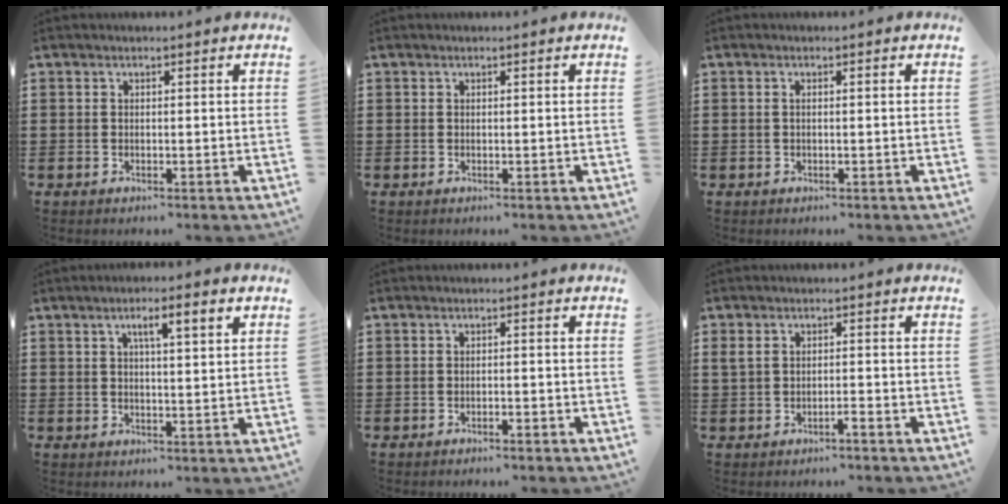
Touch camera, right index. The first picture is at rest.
{"total": 0.0}
{"total": 0.6, "force": [0.0, 0.1, 0.6], "torque": [-0.012, -0.002, 0.001]}
{"total": 3.9, "force": [1.5, 0.6, 3.6], "torque": [-0.066, -0.001, 0.019]}
{"total": 1.0, "force": [-0.9, 0.0, 0.4], "torque": [-0.011, -0.004, -0.017]}
{"total": 1.3, "force": [-0.6, 0.6, 1.0], "torque": [-0.023, 0.003, -0.013]}